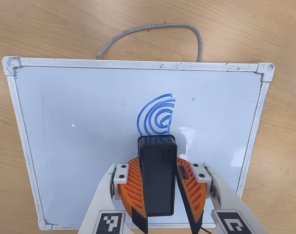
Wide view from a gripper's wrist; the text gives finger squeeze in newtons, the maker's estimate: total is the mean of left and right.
{"total": 9.0, "left": 9.3, "right": 8.7}